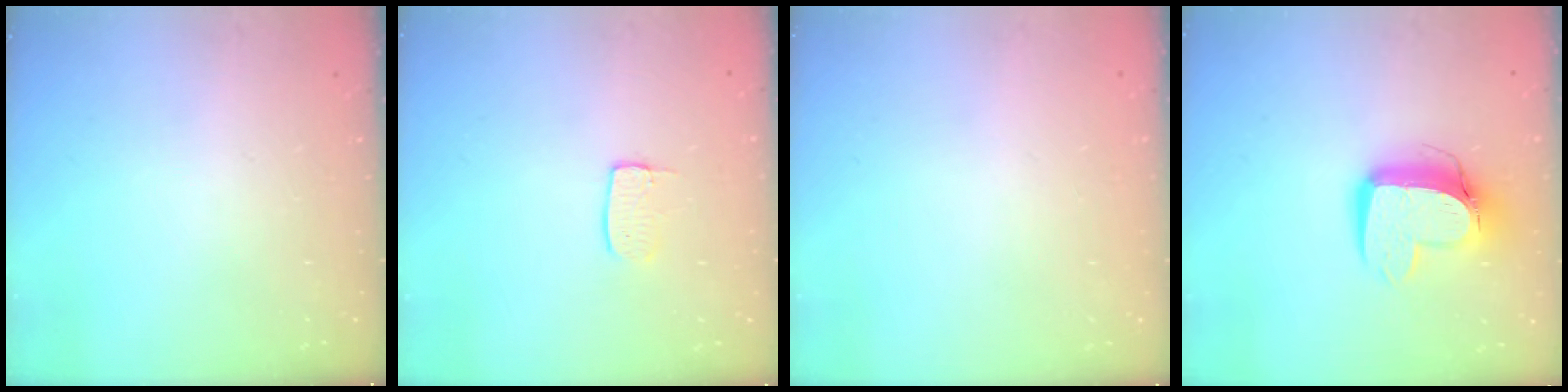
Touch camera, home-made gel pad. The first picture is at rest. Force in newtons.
{"total": 4.8, "press": 4.8, "slide": 0.3}
{"total": 0.0}
{"total": 12.5, "press": 12.4, "slide": 1.2}